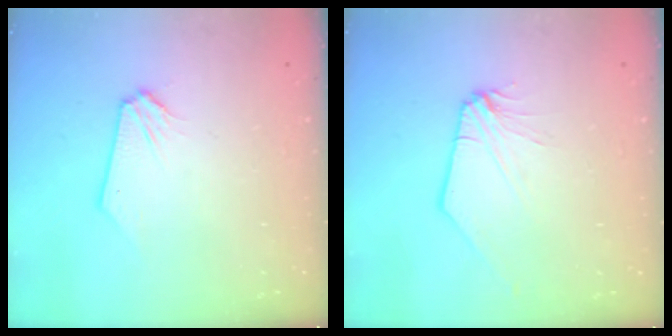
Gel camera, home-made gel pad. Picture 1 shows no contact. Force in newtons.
{"total": 0.0}